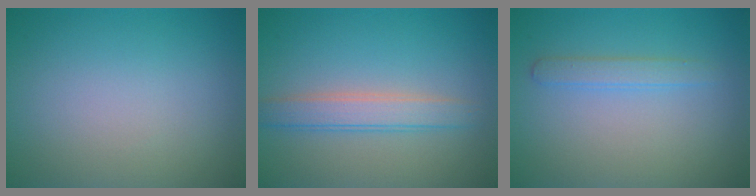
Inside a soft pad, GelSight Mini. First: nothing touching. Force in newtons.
{"total": 2.9, "press": 2.9, "slide": 0.1}
{"total": 1.6, "press": 1.6, "slide": 0.1}